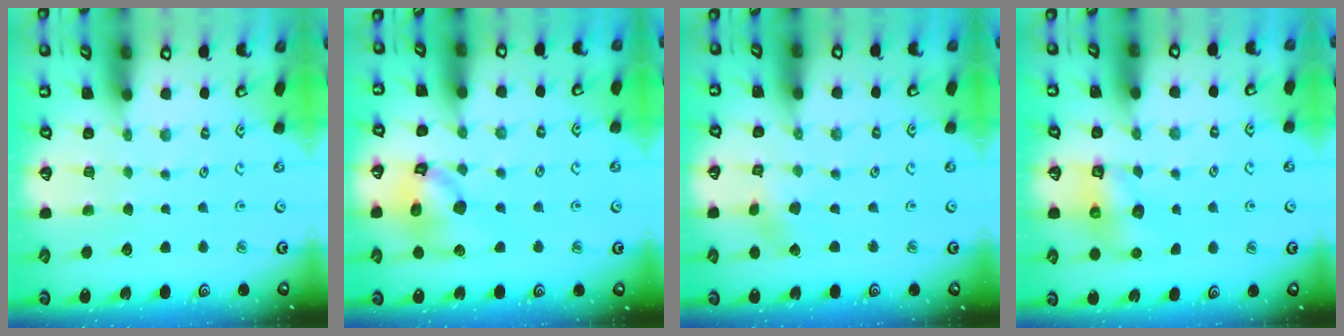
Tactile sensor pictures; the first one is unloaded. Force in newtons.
{"total": 14.2, "press": 14.1, "slide": 2.1}
{"total": 2.9, "press": 2.9, "slide": 0.3}
{"total": 7.1, "press": 7.0, "slide": 0.3}